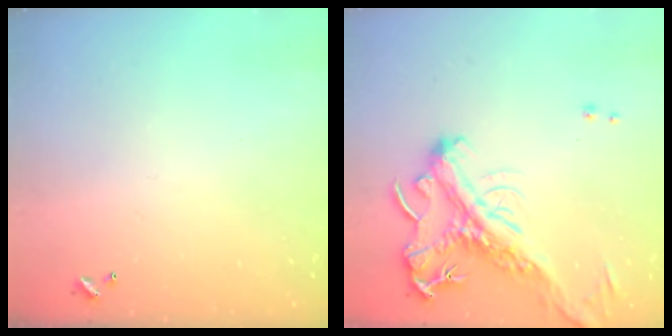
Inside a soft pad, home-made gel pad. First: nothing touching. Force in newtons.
{"total": 4.1, "press": 3.9, "slide": 1.3}